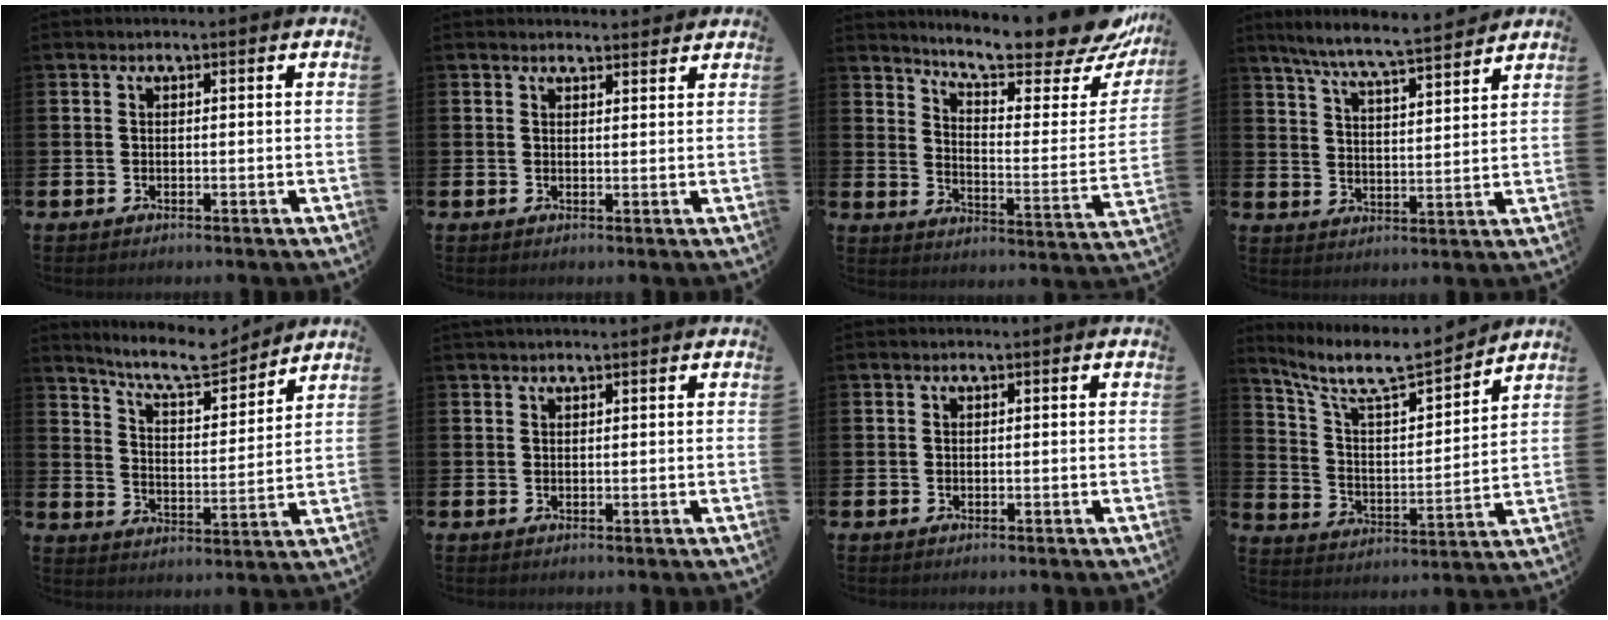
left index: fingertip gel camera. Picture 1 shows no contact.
{"total": 1.7, "force": [1.7, 0.3, -0.1], "torque": [0.006, -0.008, 0.029]}
{"total": 11.3, "force": [10.3, 1.7, 4.3], "torque": [-0.084, -0.091, 0.172]}
{"total": 7.3, "force": [6.9, -0.1, 2.6], "torque": [-0.080, -0.040, 0.120]}
{"total": 9.1, "force": [8.4, 1.6, 3.1], "torque": [-0.080, -0.053, 0.148]}
{"total": 0.7, "force": [0.7, 0.0, 0.2], "torque": [0.003, -0.002, 0.012]}
{"total": 0.0}
{"total": 8.9, "force": [8.0, 1.5, 3.8], "torque": [-0.109, -0.059, 0.134]}